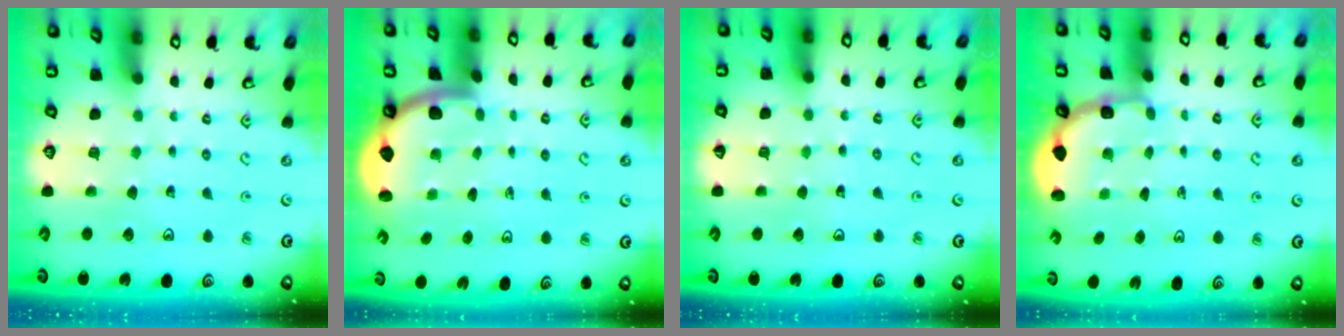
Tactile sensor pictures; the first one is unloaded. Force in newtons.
{"total": 1.9, "press": 1.9, "slide": 0.3}
{"total": 2.9, "press": 2.9, "slide": 0.3}
{"total": 2.9, "press": 2.5, "slide": 1.4}